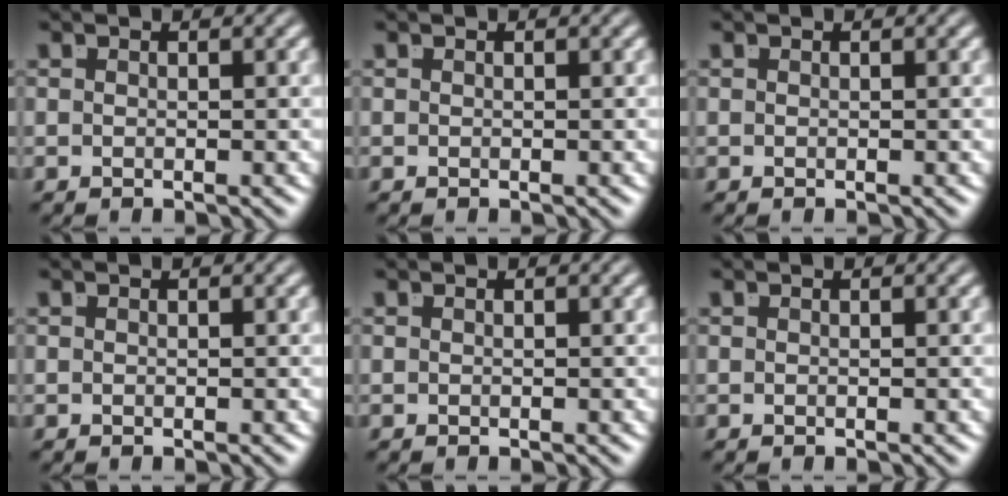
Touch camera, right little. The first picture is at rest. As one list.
[{"total": 0.0}, {"total": 0.0}, {"total": 0.0}, {"total": 0.0}, {"total": 0.0}]